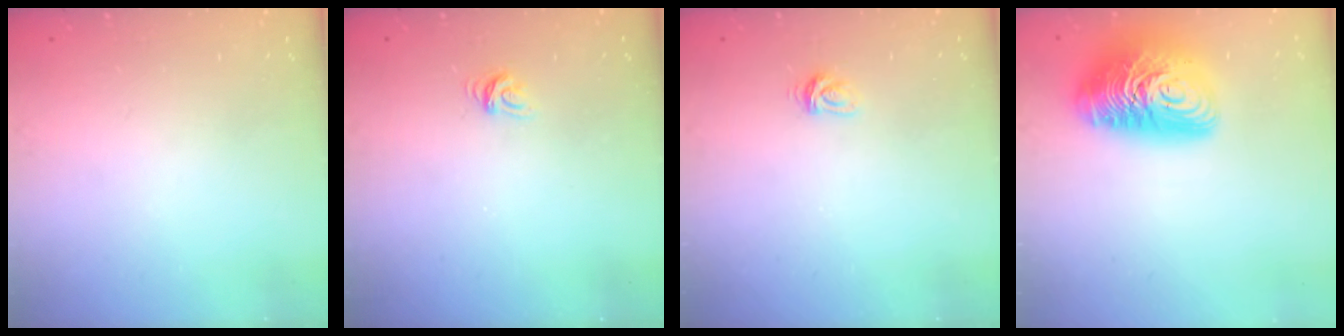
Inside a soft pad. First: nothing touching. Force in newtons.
{"total": 4.7, "press": 4.7, "slide": 0.3}
{"total": 3.3, "press": 3.2, "slide": 0.5}
{"total": 17.0, "press": 16.9, "slide": 1.3}